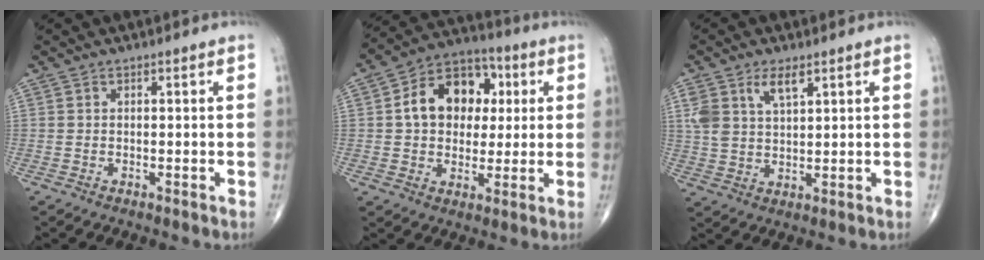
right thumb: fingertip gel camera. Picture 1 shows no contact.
{"total": 14.4, "force": [2.4, 10.7, 9.4], "torque": [-0.110, 0.015, 0.031]}
{"total": 6.8, "force": [3.5, 3.2, 4.8], "torque": [-0.092, -0.008, 0.073]}